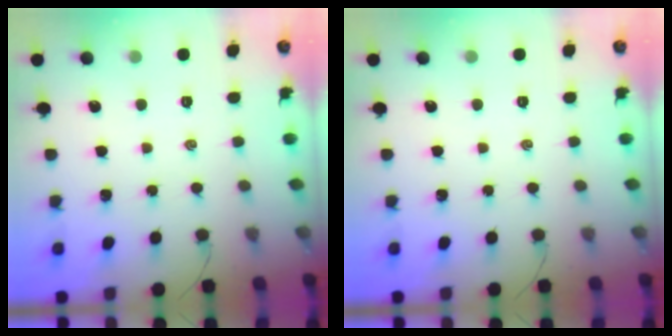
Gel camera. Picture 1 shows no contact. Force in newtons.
{"total": 0.0}